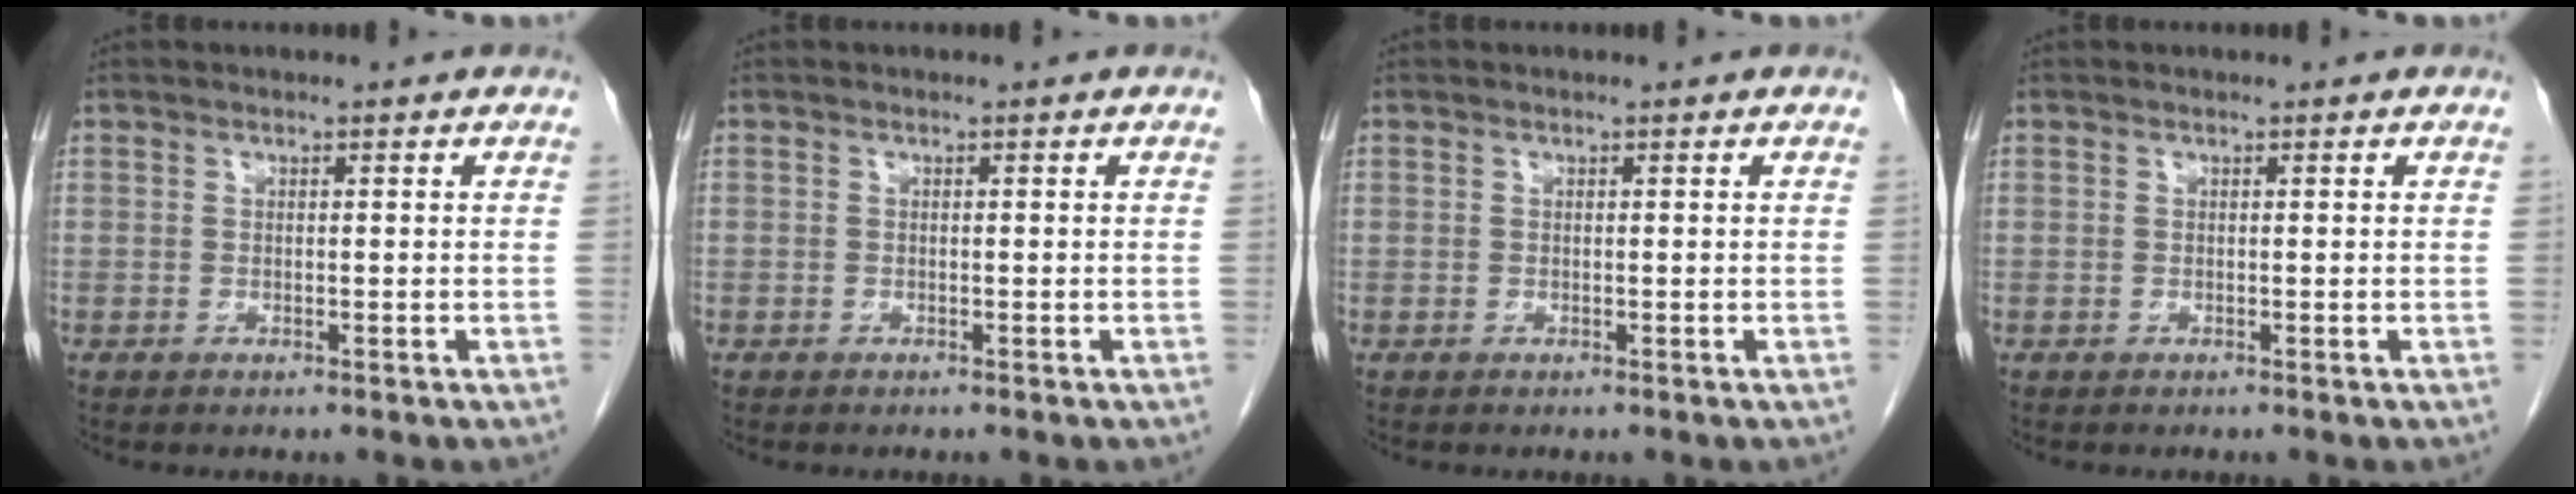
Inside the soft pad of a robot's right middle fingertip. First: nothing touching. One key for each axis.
{"total": 0.0}
{"total": 0.0}
{"total": 0.0}